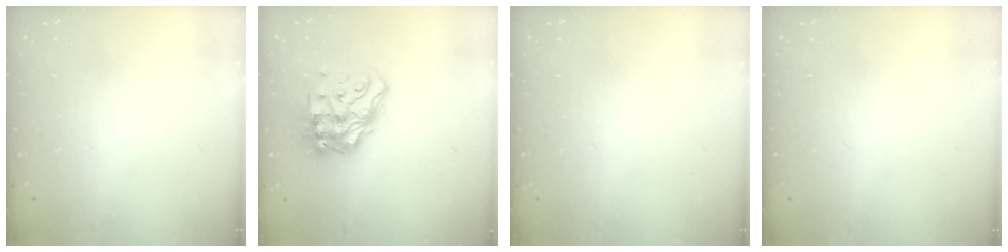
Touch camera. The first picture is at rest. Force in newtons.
{"total": 13.6, "press": 13.5, "slide": 1.7}
{"total": 0.0}
{"total": 0.0}